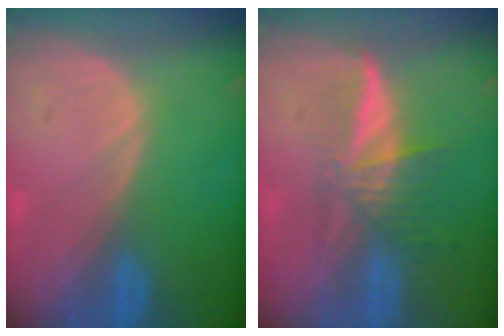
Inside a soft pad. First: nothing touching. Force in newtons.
{"total": 6.0, "press": 5.6, "slide": 2.3}